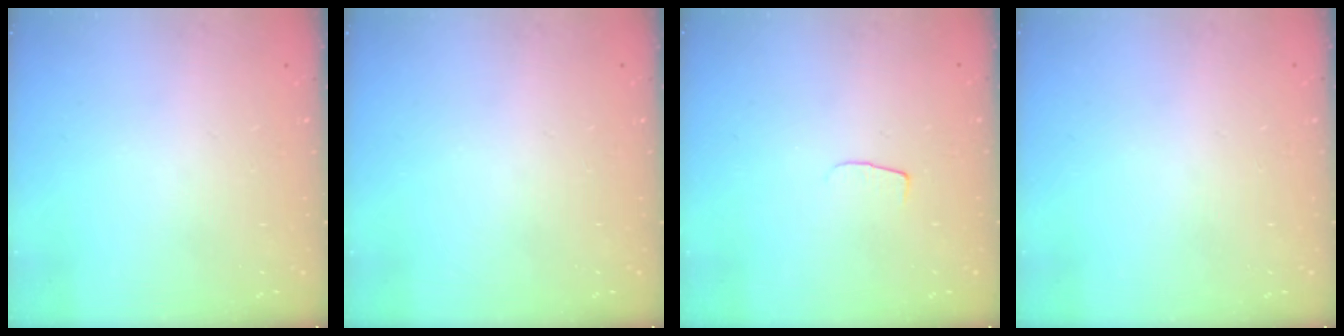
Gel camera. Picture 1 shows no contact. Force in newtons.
{"total": 0.0}
{"total": 4.3, "press": 4.3, "slide": 0.4}
{"total": 0.5, "press": 0.5, "slide": 0.1}